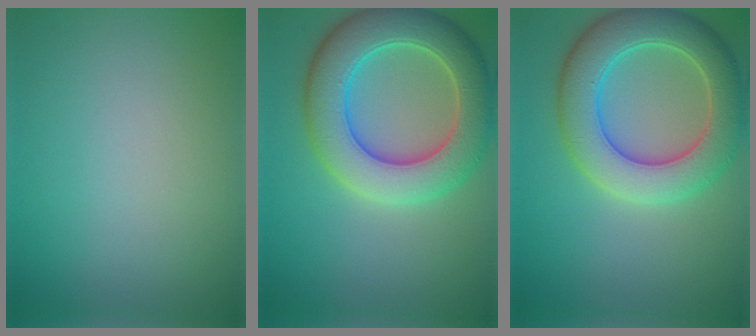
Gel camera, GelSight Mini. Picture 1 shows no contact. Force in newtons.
{"total": 8.9, "press": 8.8, "slide": 0.4}
{"total": 7.9, "press": 7.9, "slide": 0.3}